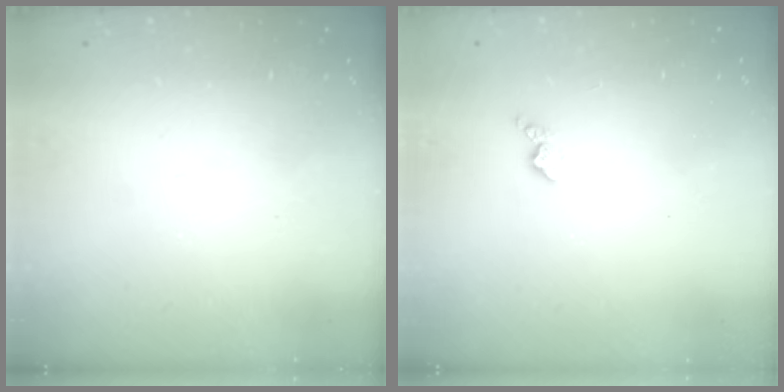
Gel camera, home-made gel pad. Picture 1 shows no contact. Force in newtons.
{"total": 2.9, "press": 2.9, "slide": 0.5}